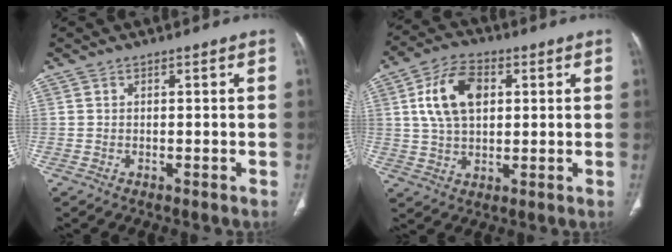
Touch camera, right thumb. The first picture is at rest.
{"total": 11.6, "force": [2.9, 7.1, 8.7], "torque": [-0.151, 0.006, 0.051]}